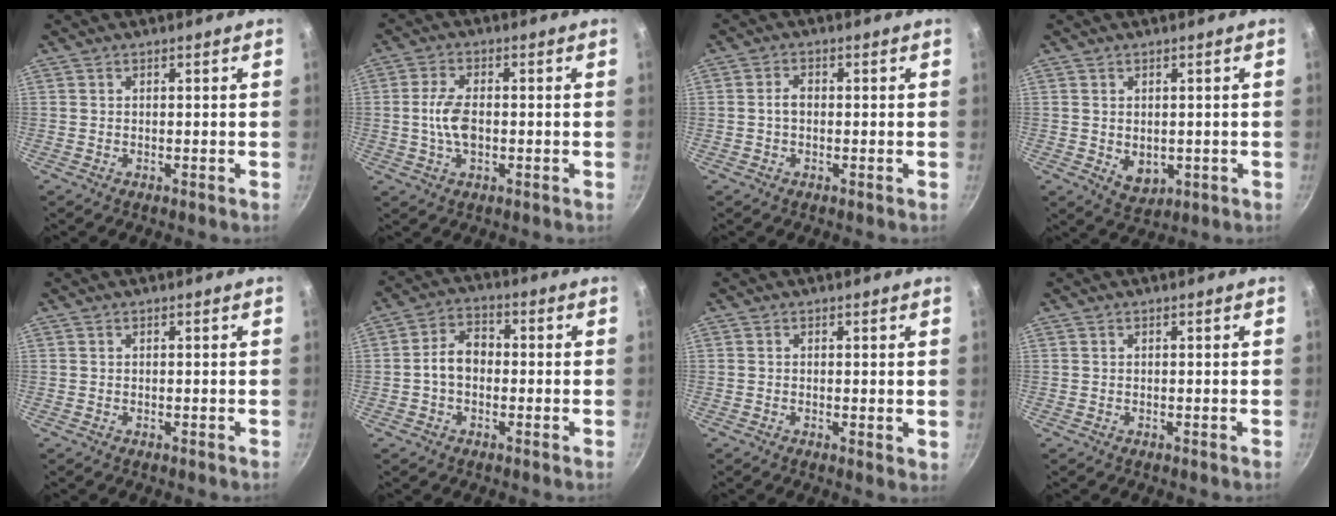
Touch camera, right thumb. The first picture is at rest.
{"total": 6.3, "force": [-0.5, 3.4, 5.3], "torque": [-0.103, 0.009, -0.011]}
{"total": 2.3, "force": [-0.2, 1.6, 1.7], "torque": [-0.026, 0.011, -0.004]}
{"total": 4.7, "force": [-0.2, 3.5, 3.1], "torque": [-0.037, -0.008, 0.008]}
{"total": 0.0}
{"total": 6.4, "force": [-0.7, 4.6, 4.4], "torque": [-0.055, 0.025, -0.024]}
{"total": 1.4, "force": [0.2, 0.6, 1.3], "torque": [-0.018, -0.004, 0.001]}
{"total": 0.0}